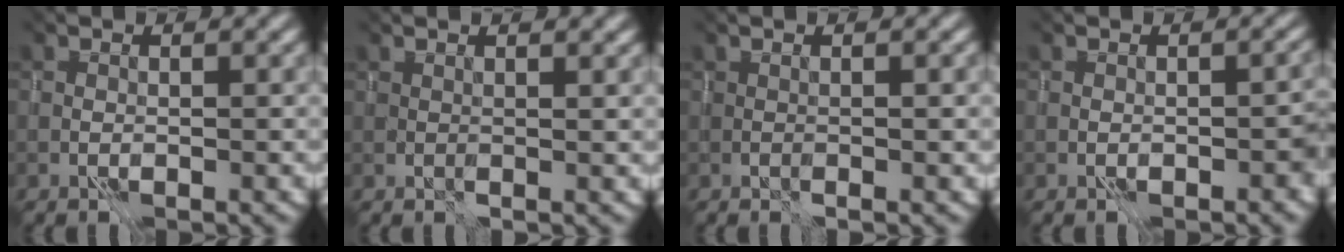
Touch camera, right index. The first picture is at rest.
{"total": 1.8, "force": [1.6, 0.5, 0.6], "torque": [-0.012, 0.001, 0.016]}
{"total": 0.7, "force": [0.5, 0.2, 0.5], "torque": [-0.007, -0.001, 0.002]}
{"total": 1.3, "force": [-1.3, -0.4, -0.1], "torque": [0.017, -0.004, -0.011]}